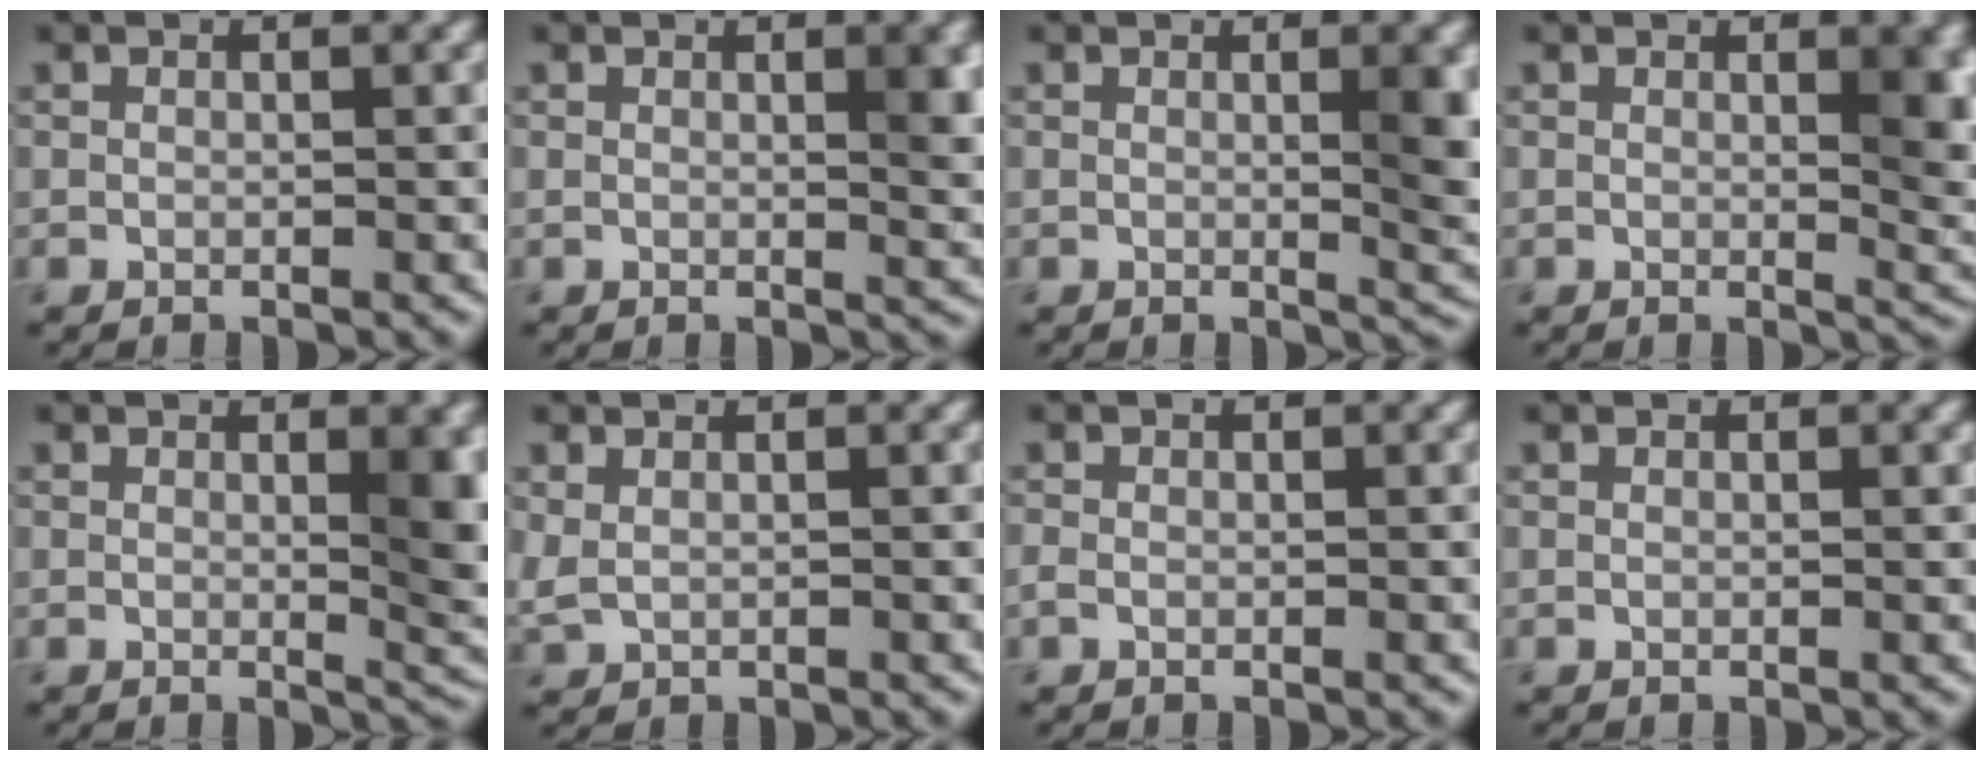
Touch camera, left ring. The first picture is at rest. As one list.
[{"total": 3.1, "force": [0.9, 0.9, 2.8], "torque": [-0.030, -0.002, 0.012]}, {"total": 4.5, "force": [0.5, 1.1, 4.3], "torque": [-0.046, -0.002, 0.007]}, {"total": 5.2, "force": [1.1, 1.8, 4.7], "torque": [-0.042, -0.005, 0.020]}, {"total": 5.3, "force": [0.7, 1.5, 5.0], "torque": [-0.049, -0.004, 0.013]}, {"total": 1.1, "force": [0.4, 0.7, 0.8], "torque": [-0.020, -0.001, 0.013]}, {"total": 0.7, "force": [-0.4, 0.4, 0.3], "torque": [-0.010, -0.001, -0.010]}, {"total": 0.0}]